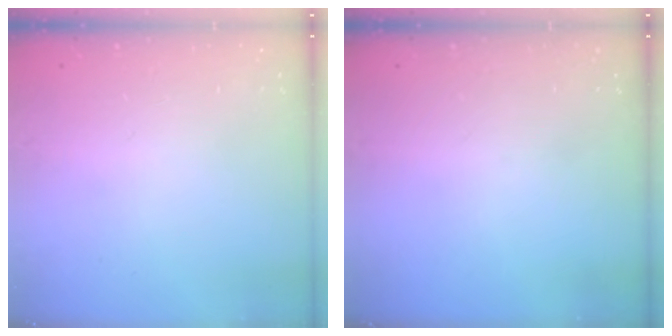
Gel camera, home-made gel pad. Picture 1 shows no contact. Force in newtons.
{"total": 0.0}